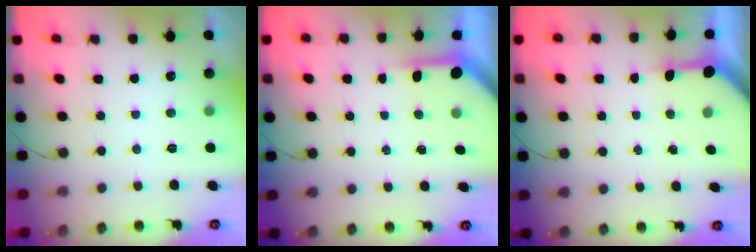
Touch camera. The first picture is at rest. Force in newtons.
{"total": 3.5, "press": 3.5, "slide": 0.3}
{"total": 3.2, "press": 3.2, "slide": 0.2}